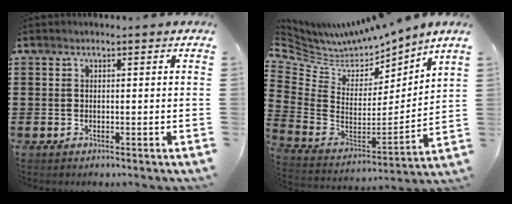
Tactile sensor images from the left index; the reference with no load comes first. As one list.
[{"total": 5.8, "force": [5.4, 2.1, 0.6], "torque": [-0.059, -0.052, 0.090]}]